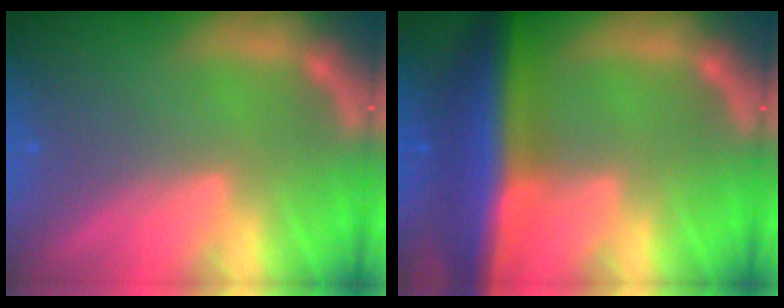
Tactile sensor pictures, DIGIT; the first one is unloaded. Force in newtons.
{"total": 9.5}